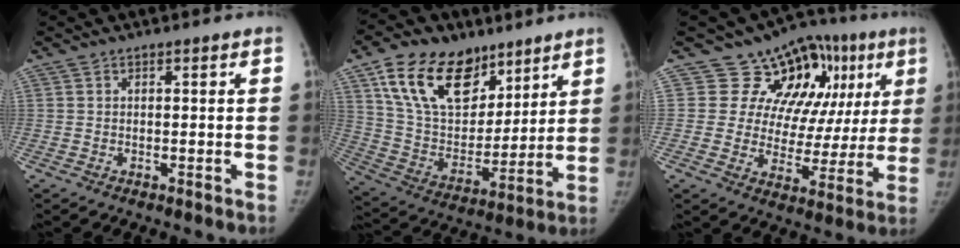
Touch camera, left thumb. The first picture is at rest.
{"total": 22.0, "force": [12.6, 13.7, 11.7], "torque": [-0.173, -0.036, 0.231]}
{"total": 17.5, "force": [7.4, 12.5, 9.9], "torque": [-0.050, -0.002, 0.106]}